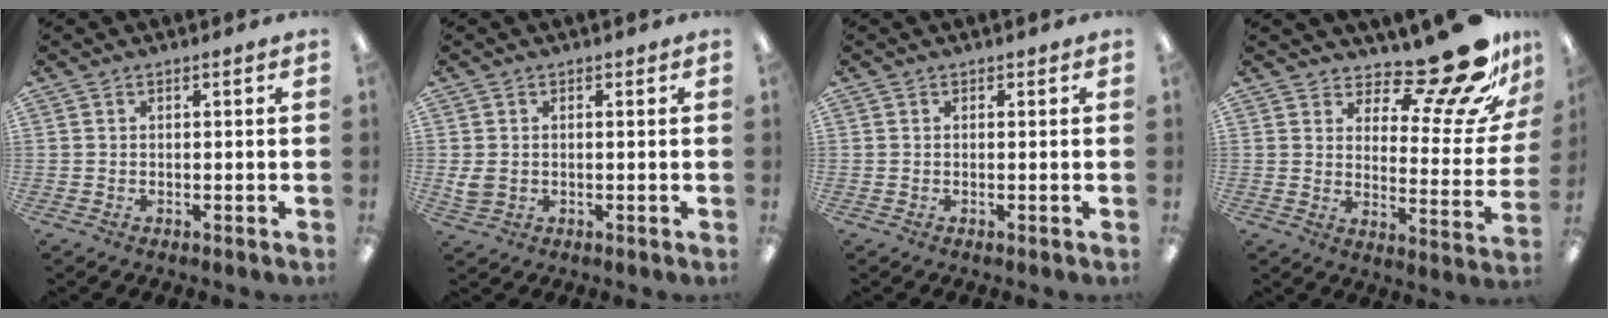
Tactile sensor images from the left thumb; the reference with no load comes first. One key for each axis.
{"total": 3.5, "fx": 0.5, "fy": 3.0, "fz": 1.7, "tx": -0.014, "ty": 0.000, "tz": 0.008}
{"total": 0.0}
{"total": 20.2, "fx": 16.4, "fy": 5.7, "fz": 10.4, "tx": -0.133, "ty": -0.126, "tz": 0.266}